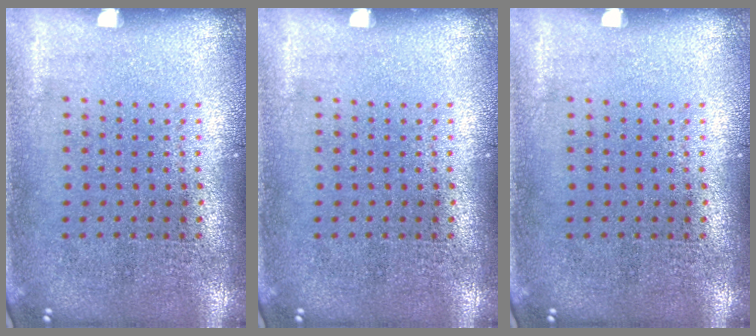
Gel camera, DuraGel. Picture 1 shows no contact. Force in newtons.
{"total": 0.0}
{"total": 0.0}